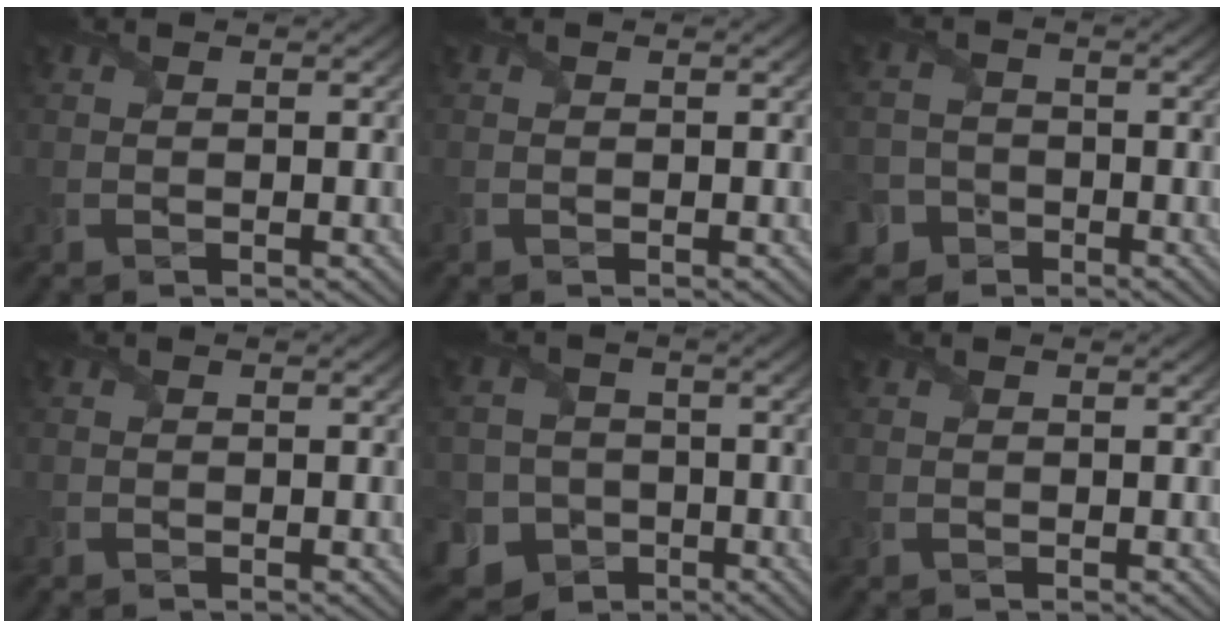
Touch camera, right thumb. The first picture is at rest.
{"total": 0.0}
{"total": 5.5, "force": [-3.1, 4.5, 0.9], "torque": [-0.021, -0.008, -0.076]}
{"total": 0.0}
{"total": 9.6, "force": [-3.9, 8.5, 2.1], "torque": [-0.072, -0.030, -0.091]}
{"total": 0.0}